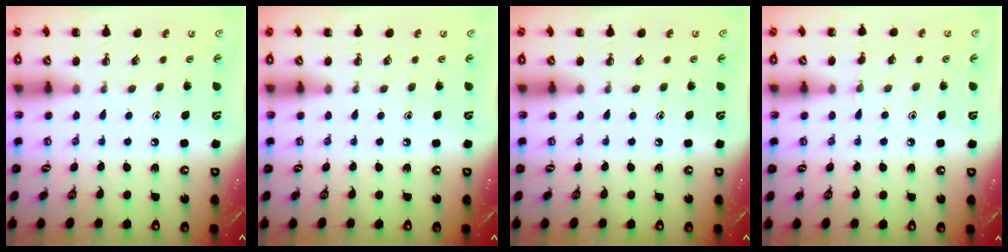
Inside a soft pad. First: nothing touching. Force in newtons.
{"total": 0.0}
{"total": 0.0}
{"total": 4.3, "press": 4.0, "slide": 1.5}